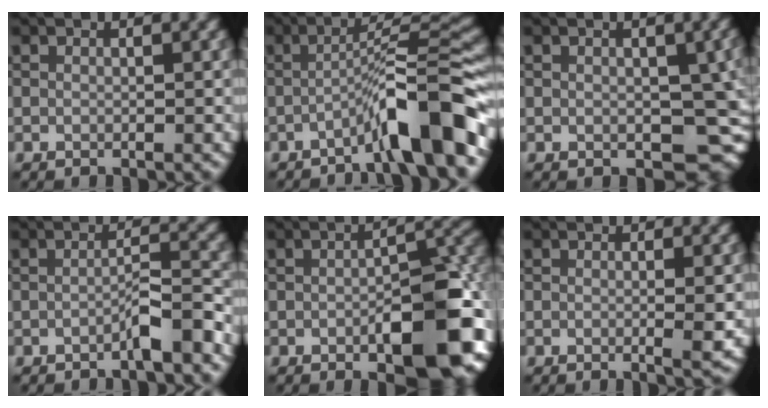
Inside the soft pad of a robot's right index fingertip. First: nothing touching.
{"total": 7.9, "force": [-3.9, 0.9, 6.9], "torque": [-0.100, 0.025, -0.071]}
{"total": 5.0, "force": [-0.4, 2.9, 4.0], "torque": [-0.052, -0.008, -0.002]}
{"total": 2.7, "force": [-1.6, 0.2, 2.1], "torque": [-0.033, 0.016, -0.031]}
{"total": 9.1, "force": [-3.4, 3.4, 7.7], "torque": [-0.094, 0.011, -0.053]}
{"total": 2.2, "force": [-0.2, 0.4, 2.1], "torque": [-0.029, -0.005, -0.006]}